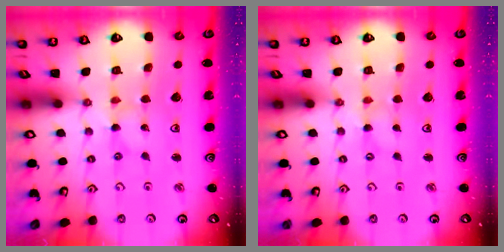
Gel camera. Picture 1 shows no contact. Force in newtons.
{"total": 0.0}